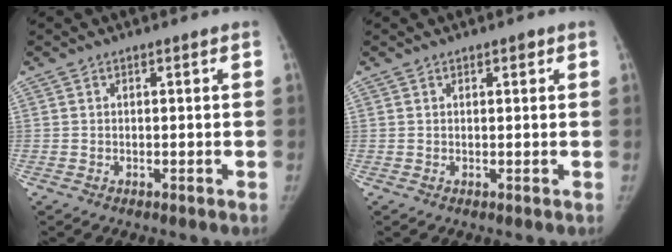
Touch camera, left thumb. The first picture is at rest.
{"total": 1.0, "force": [0.6, 0.5, 0.7], "torque": [-0.004, -0.001, 0.007]}